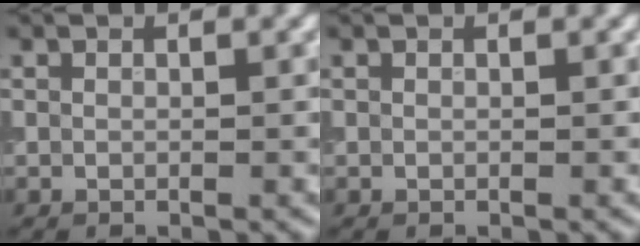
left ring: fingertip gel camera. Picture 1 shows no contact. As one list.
[{"total": 0.0}]